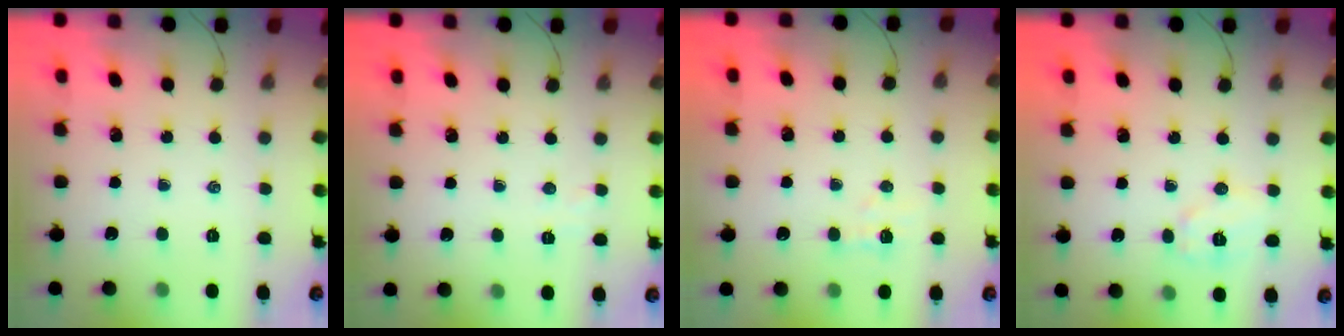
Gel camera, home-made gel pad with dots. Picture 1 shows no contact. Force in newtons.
{"total": 2.5, "press": 2.4, "slide": 0.7}
{"total": 3.7, "press": 3.5, "slide": 1.2}
{"total": 6.7, "press": 6.6, "slide": 0.9}